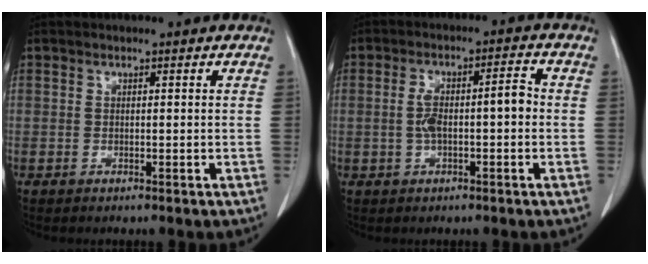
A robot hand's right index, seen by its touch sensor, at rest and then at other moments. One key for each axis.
{"total": 6.4, "fx": -0.6, "fy": 1.7, "fz": 6.1, "tx": -0.118, "ty": 0.027, "tz": -0.008}